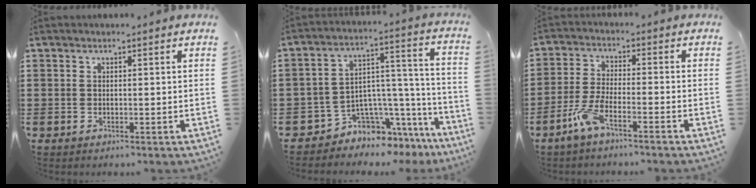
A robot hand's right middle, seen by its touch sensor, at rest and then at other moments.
{"total": 5.5, "force": [-4.7, 2.7, 0.3], "torque": [-0.016, -0.007, -0.090]}
{"total": 5.5, "force": [-3.9, 0.7, 3.8], "torque": [-0.089, -0.008, -0.075]}